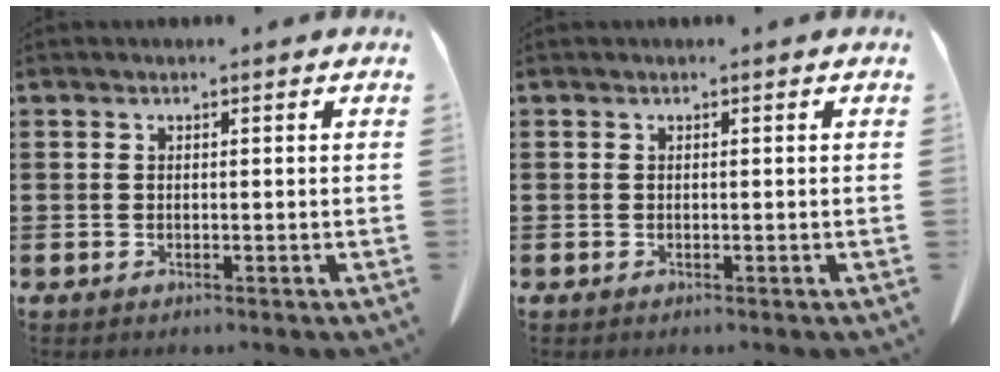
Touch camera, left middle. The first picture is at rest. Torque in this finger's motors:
{"motor_torque": [-1.02, 1.11, -0.60, -0.11]}